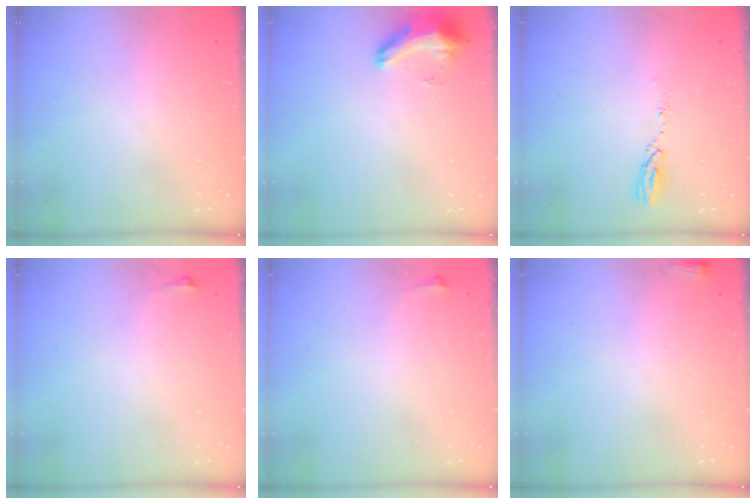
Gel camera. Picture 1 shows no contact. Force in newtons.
{"total": 8.9, "press": 8.9, "slide": 1.3}
{"total": 4.0, "press": 4.0, "slide": 0.3}
{"total": 3.9, "press": 2.7, "slide": 2.8}
{"total": 3.9, "press": 2.7, "slide": 2.8}
{"total": 3.0, "press": 2.8, "slide": 1.2}